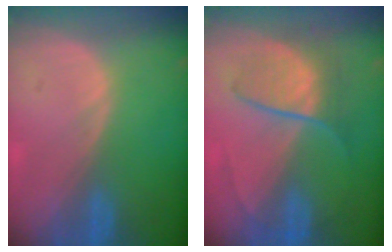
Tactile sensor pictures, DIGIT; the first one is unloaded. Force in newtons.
{"total": 6.4, "press": 6.4, "slide": 0.8}